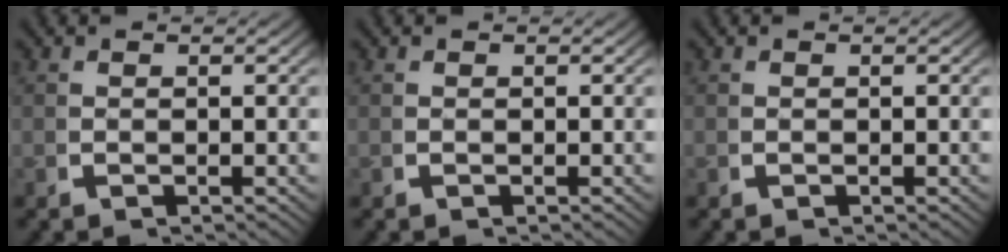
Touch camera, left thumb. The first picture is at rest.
{"total": 0.0}
{"total": 0.0}